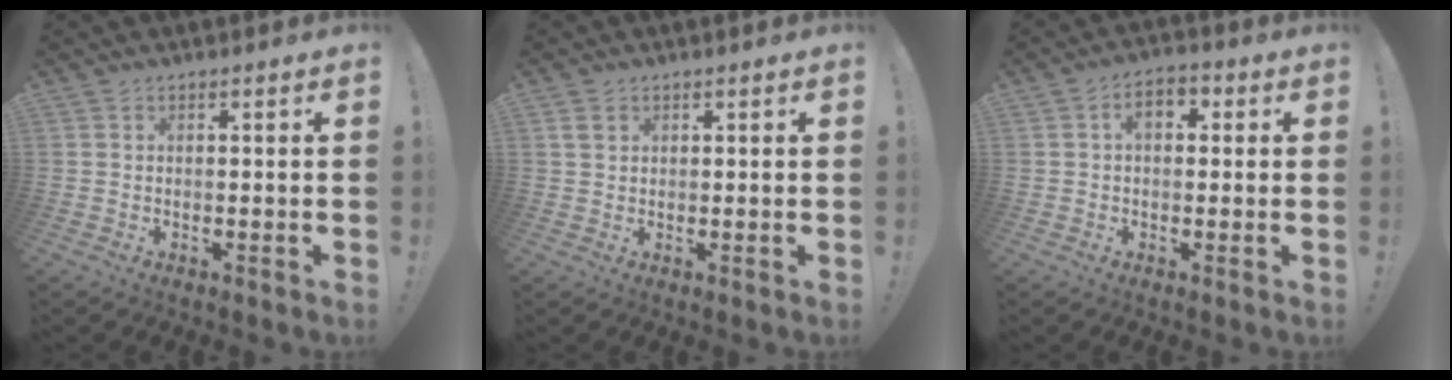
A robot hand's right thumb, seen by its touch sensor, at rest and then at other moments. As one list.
[{"total": 2.3, "force": [1.1, 1.7, 1.0], "torque": [-0.016, 0.001, 0.021]}, {"total": 5.2, "force": [1.0, 3.4, 3.8], "torque": [-0.054, 0.007, 0.015]}]